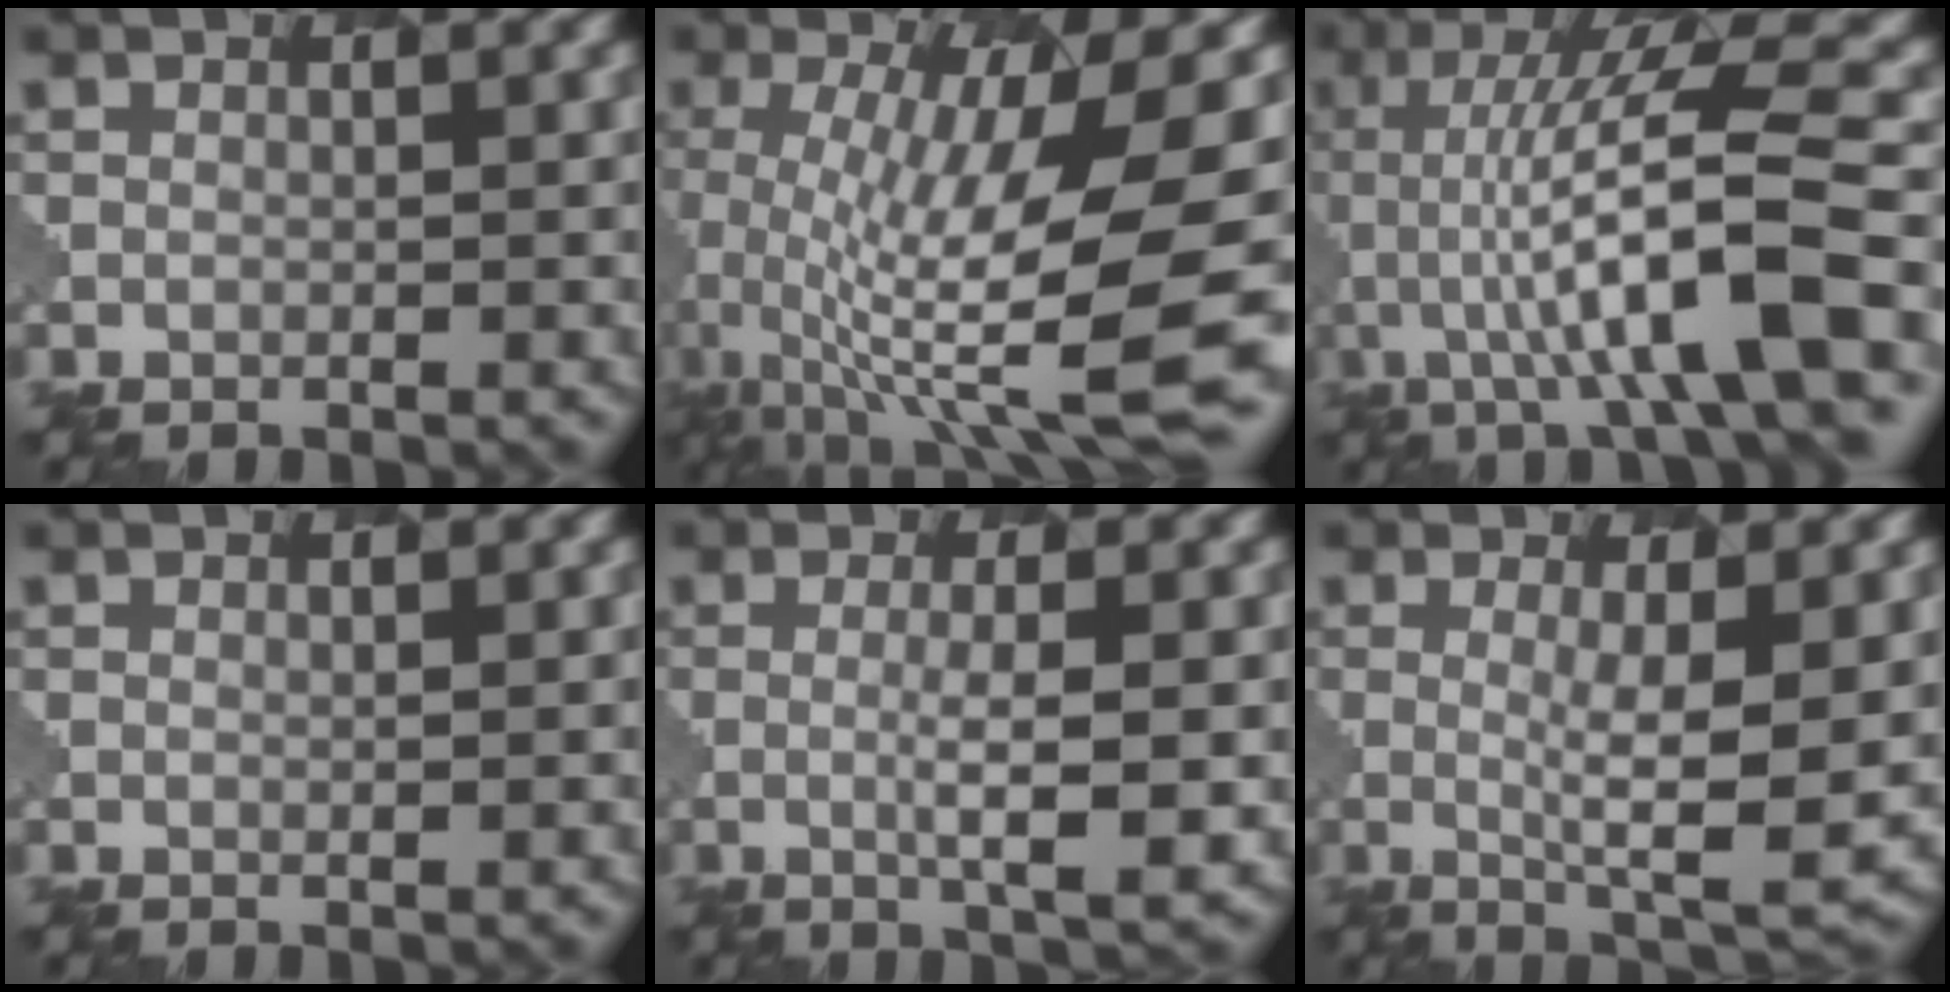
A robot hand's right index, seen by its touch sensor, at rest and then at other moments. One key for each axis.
{"total": 13.4, "fx": -0.7, "fy": 3.7, "fz": 12.8, "tx": -0.224, "ty": -0.019, "tz": -0.001}
{"total": 10.9, "fx": -1.6, "fy": 2.1, "fz": 10.6, "tx": -0.161, "ty": 0.023, "tz": -0.027}
{"total": 0.7, "fx": 0.6, "fy": 0.0, "fz": 0.2, "tx": -0.002, "ty": -0.002, "tz": 0.011}
{"total": 3.7, "fx": 0.1, "fy": 0.7, "fz": 3.6, "tx": -0.061, "ty": -0.005, "tz": 0.002}
{"total": 5.2, "fx": 0.7, "fy": 1.1, "fz": 5.1, "tx": -0.085, "ty": -0.014, "tz": 0.016}